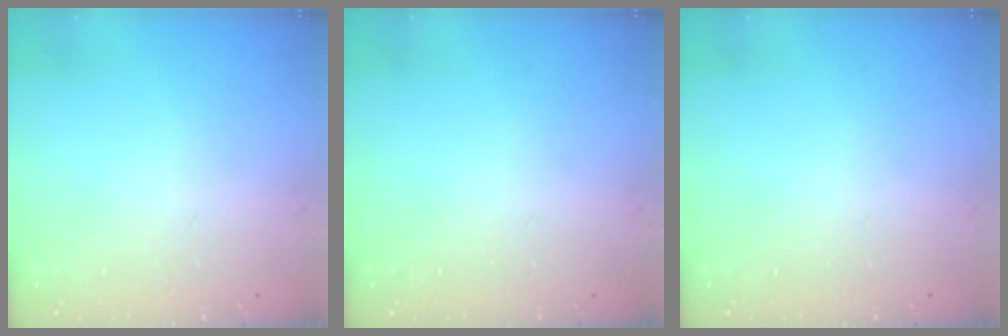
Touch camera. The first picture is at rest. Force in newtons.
{"total": 0.0}
{"total": 0.0}